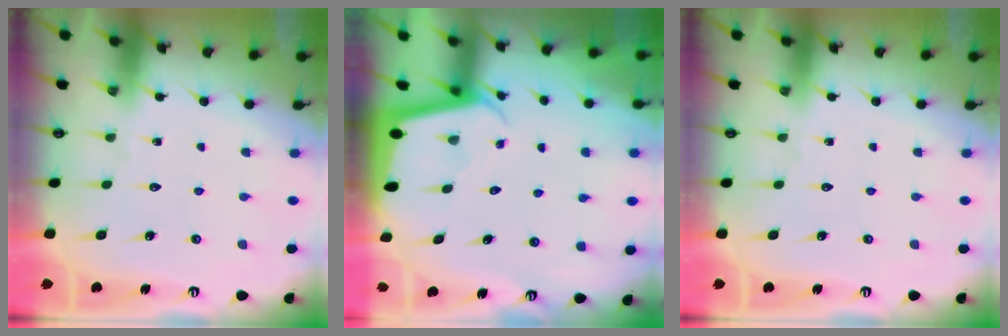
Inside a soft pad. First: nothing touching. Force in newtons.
{"total": 2.2, "press": 2.2, "slide": 0.1}
{"total": 0.0}